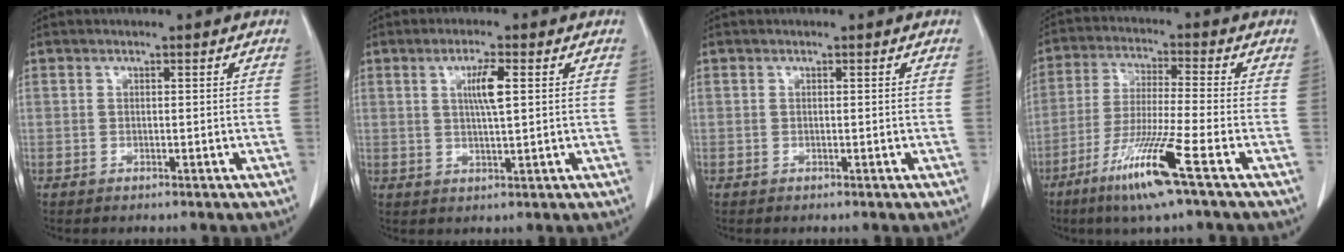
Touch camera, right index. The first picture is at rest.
{"total": 4.4, "force": [1.2, 0.2, 4.2], "torque": [-0.077, -0.002, 0.021]}
{"total": 0.0}
{"total": 11.5, "force": [-6.1, -1.1, 9.7], "torque": [-0.191, -0.031, -0.118]}